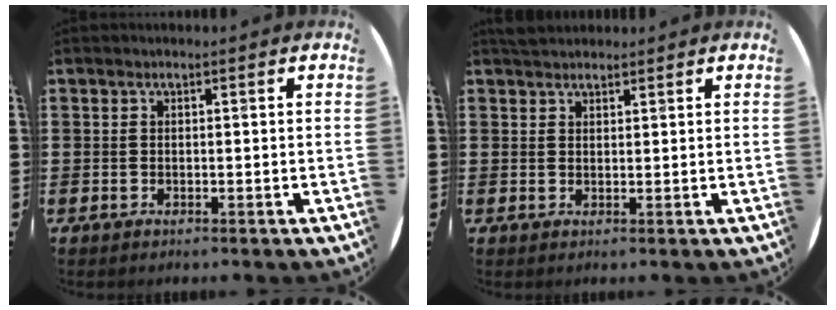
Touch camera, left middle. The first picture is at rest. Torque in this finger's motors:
{"motor_torque": [0.24, -0.21, -0.06, -0.01]}